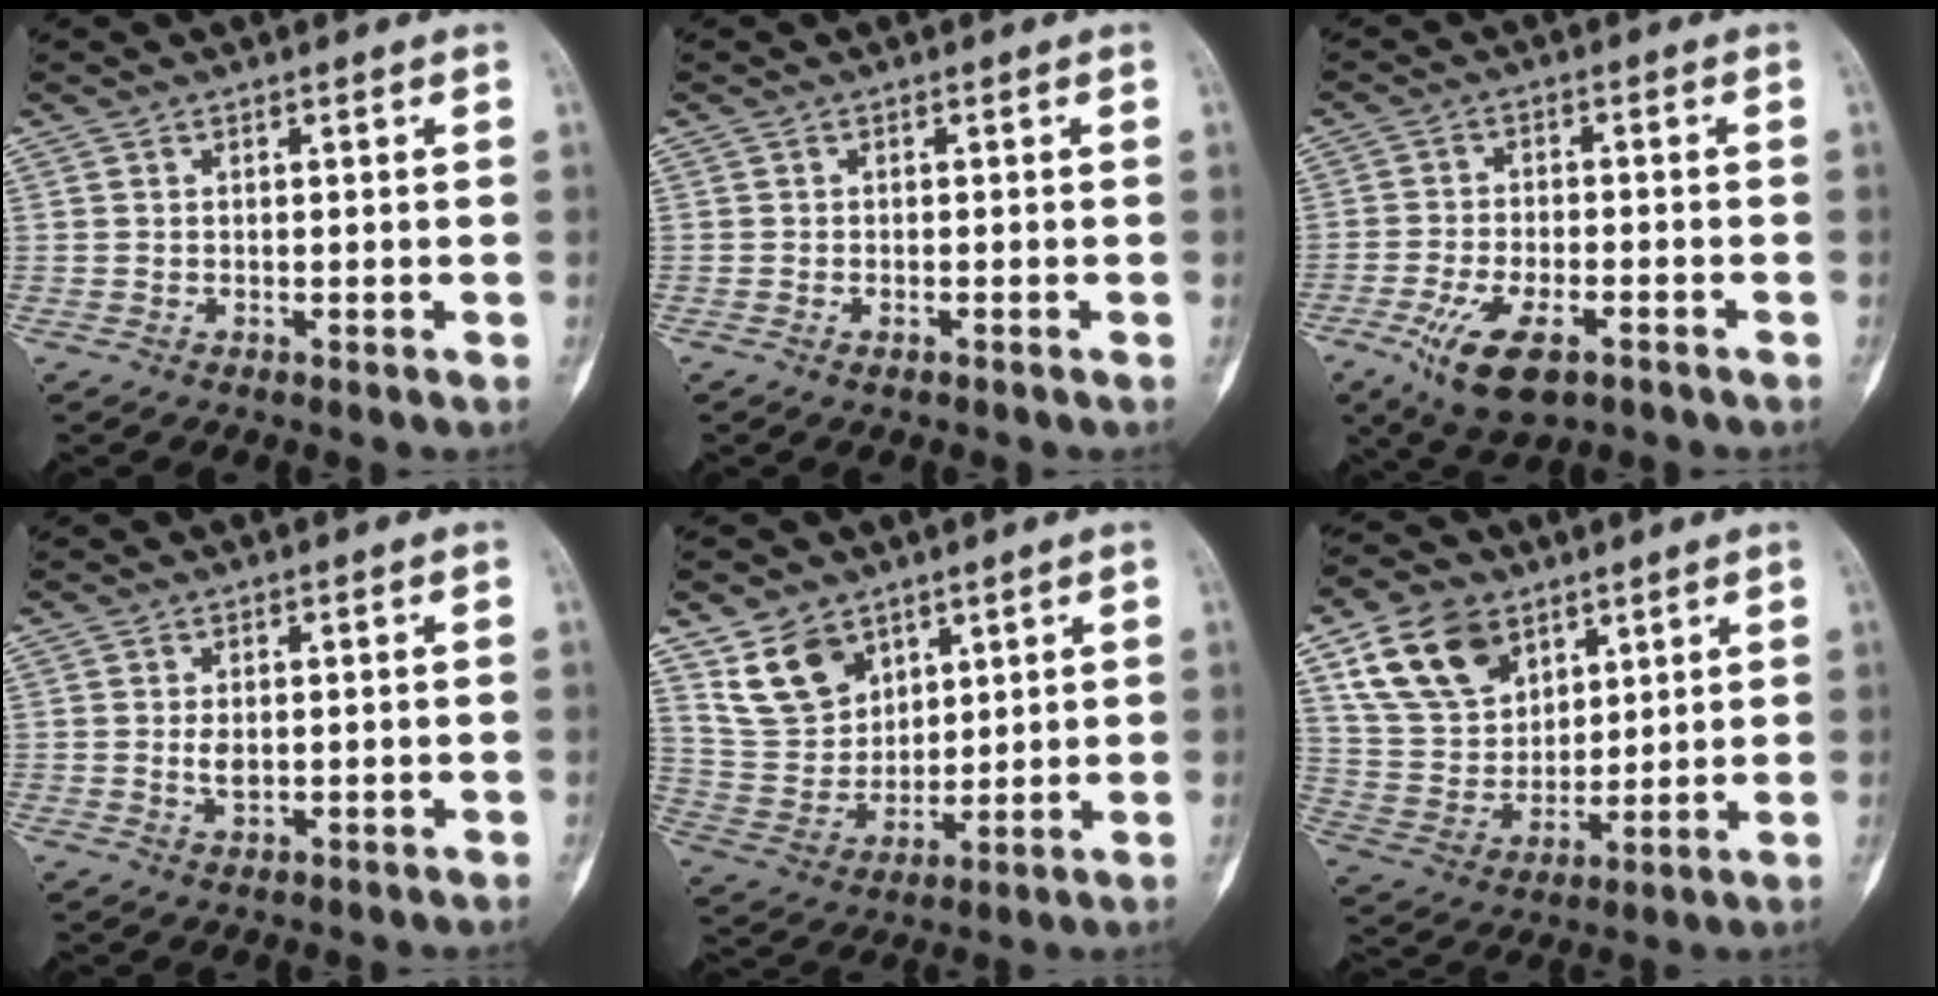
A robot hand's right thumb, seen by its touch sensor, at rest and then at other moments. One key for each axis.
{"total": 0.9, "fx": -0.5, "fy": 0.2, "fz": 0.7, "tx": -0.016, "ty": 0.004, "tz": -0.008}
{"total": 10.5, "fx": -5.4, "fy": 4.3, "fz": 7.9, "tx": -0.152, "ty": 0.008, "tz": -0.089}
{"total": 2.3, "fx": 0.1, "fy": 1.3, "fz": 1.9, "tx": -0.030, "ty": -0.004, "tz": 0.003}
{"total": 11.3, "fx": 6.9, "fy": 7.7, "fz": 4.7, "tx": -0.069, "ty": -0.035, "tz": 0.146}
{"total": 15.6, "fx": 8.4, "fy": 10.5, "fz": 7.8, "tx": -0.123, "ty": -0.026, "tz": 0.168}